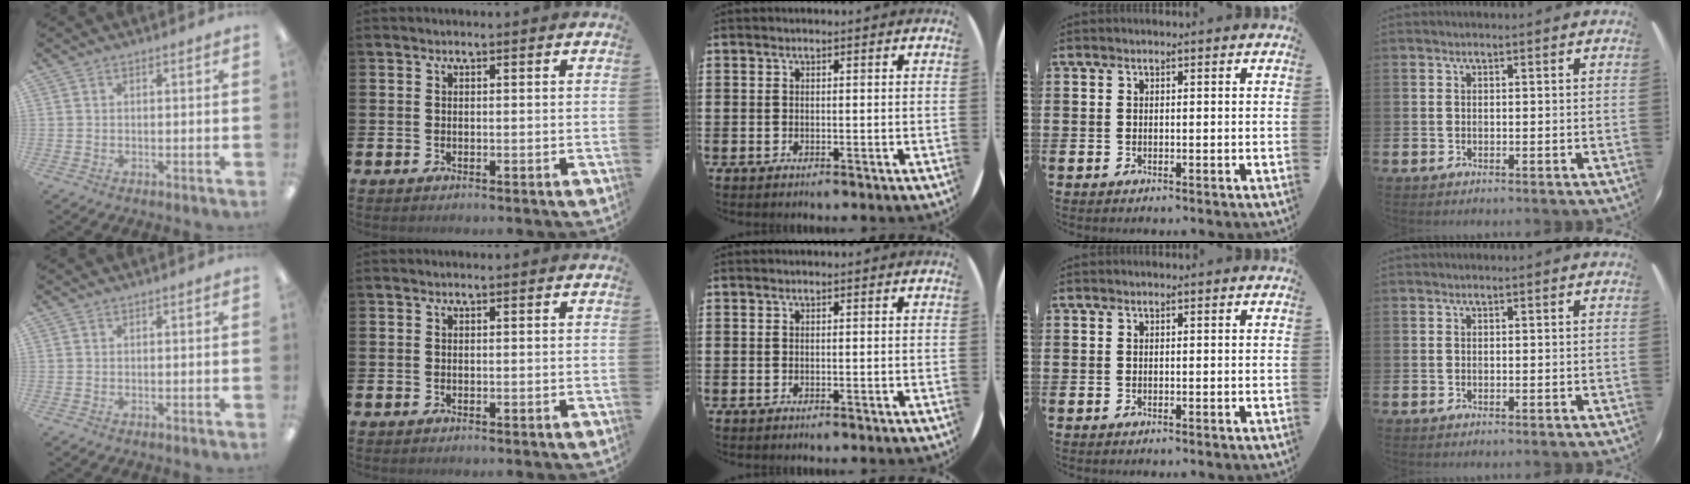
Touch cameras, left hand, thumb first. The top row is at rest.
{}